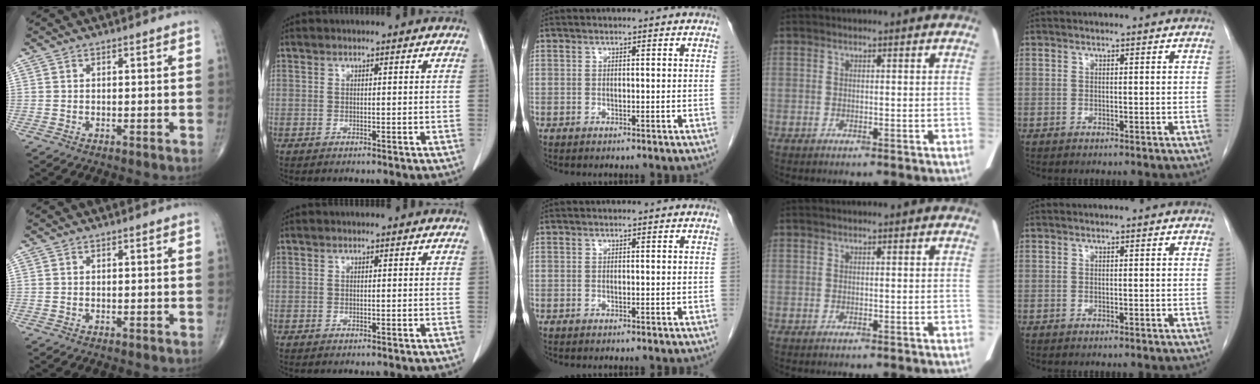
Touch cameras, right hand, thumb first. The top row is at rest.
{}